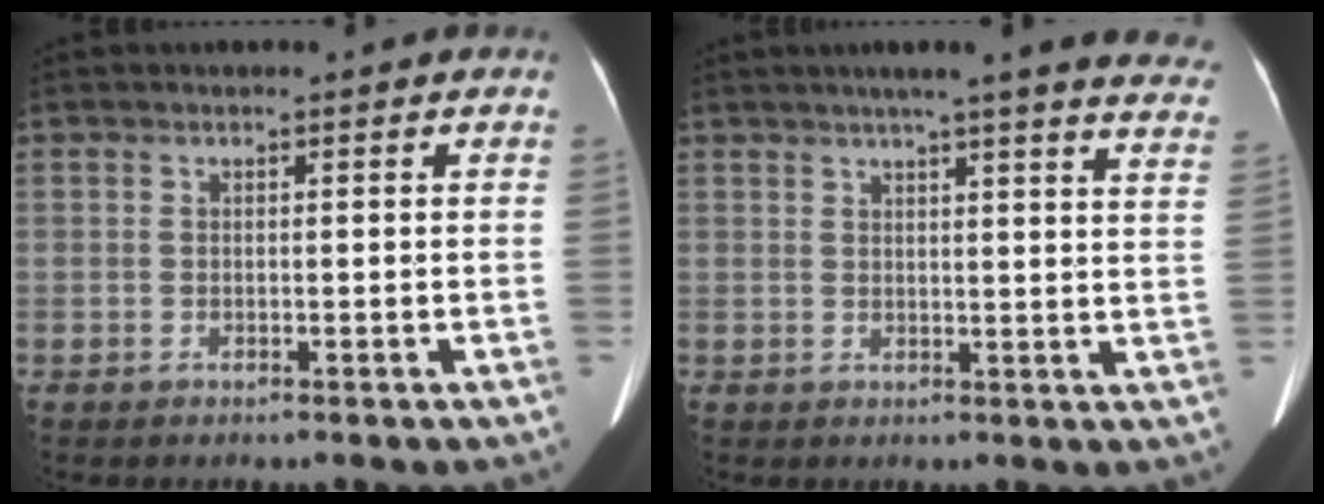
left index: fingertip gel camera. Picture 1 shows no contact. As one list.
[{"total": 20.9, "force": [18.3, 1.1, 10.0], "torque": [-0.130, -0.030, 0.201]}]